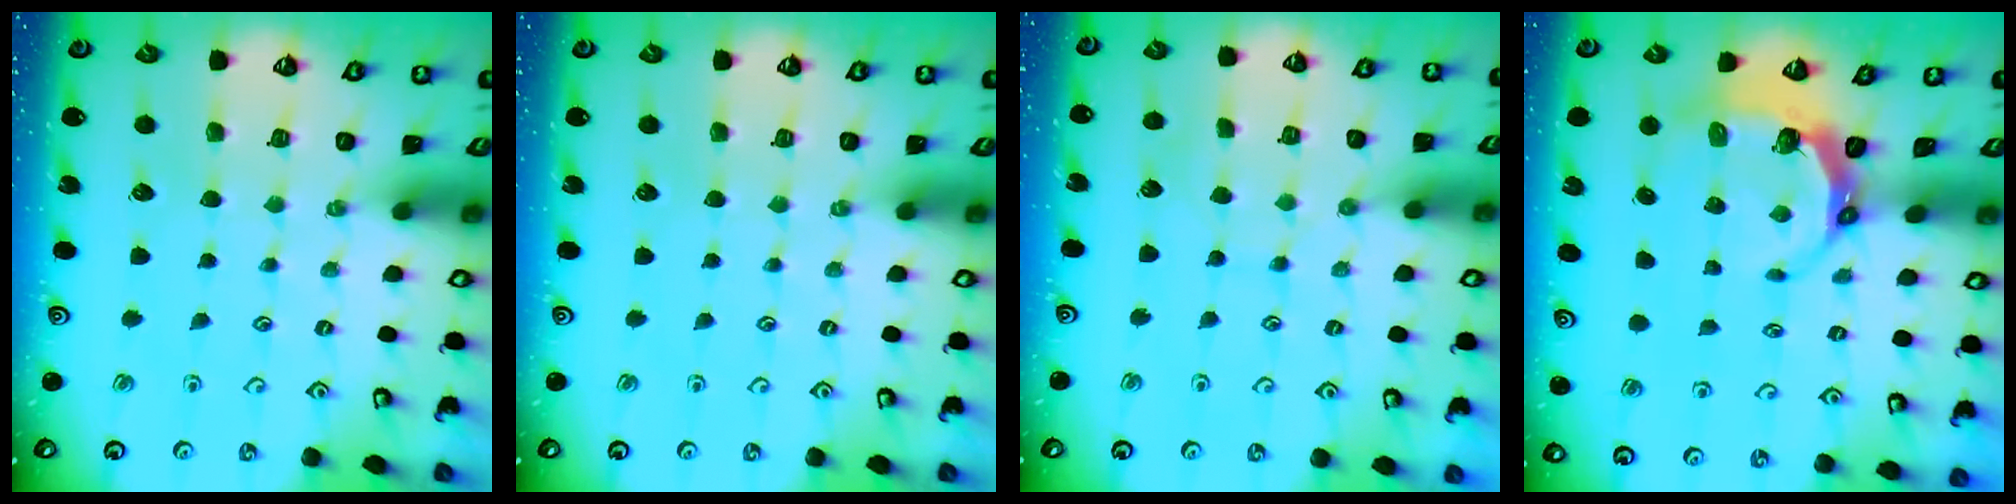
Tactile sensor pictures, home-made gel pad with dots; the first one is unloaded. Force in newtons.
{"total": 0.0}
{"total": 4.3, "press": 4.3, "slide": 0.2}
{"total": 6.5, "press": 5.1, "slide": 4.1}